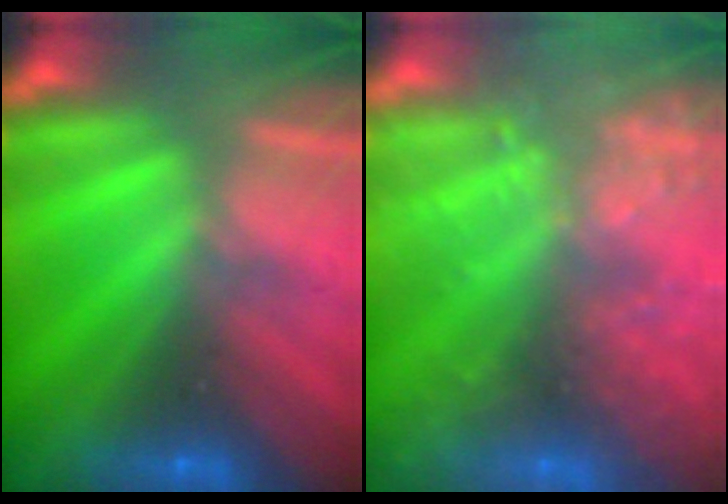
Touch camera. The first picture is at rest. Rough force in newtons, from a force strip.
{"total": 6.4}